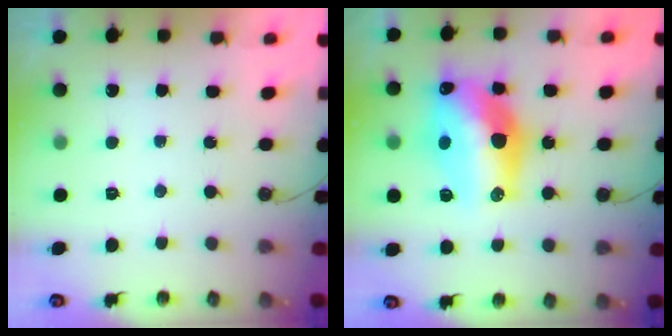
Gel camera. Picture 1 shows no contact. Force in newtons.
{"total": 18.2, "press": 17.6, "slide": 4.5}